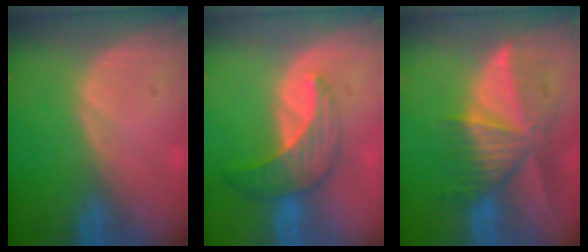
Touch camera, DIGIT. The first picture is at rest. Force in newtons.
{"total": 7.2, "press": 6.4, "slide": 3.2}
{"total": 9.8, "press": 8.6, "slide": 4.5}